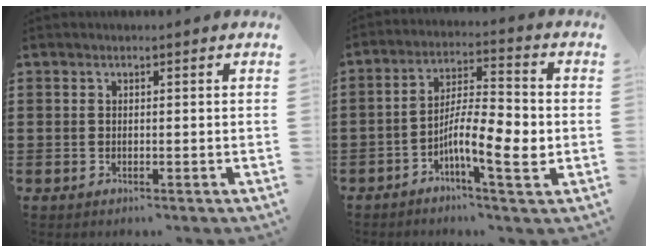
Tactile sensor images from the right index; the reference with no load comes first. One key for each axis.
{"total": 9.3, "fx": -3.0, "fy": 2.3, "fz": 8.5, "tx": -0.154, "ty": 0.002, "tz": -0.054}